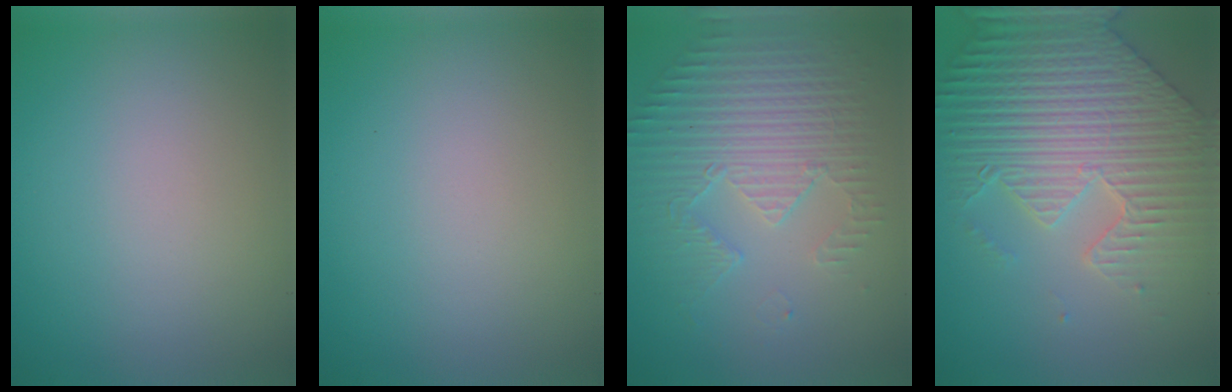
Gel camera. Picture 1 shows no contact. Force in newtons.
{"total": 0.0}
{"total": 4.2, "press": 3.6, "slide": 2.1}
{"total": 8.6, "press": 6.5, "slide": 5.6}